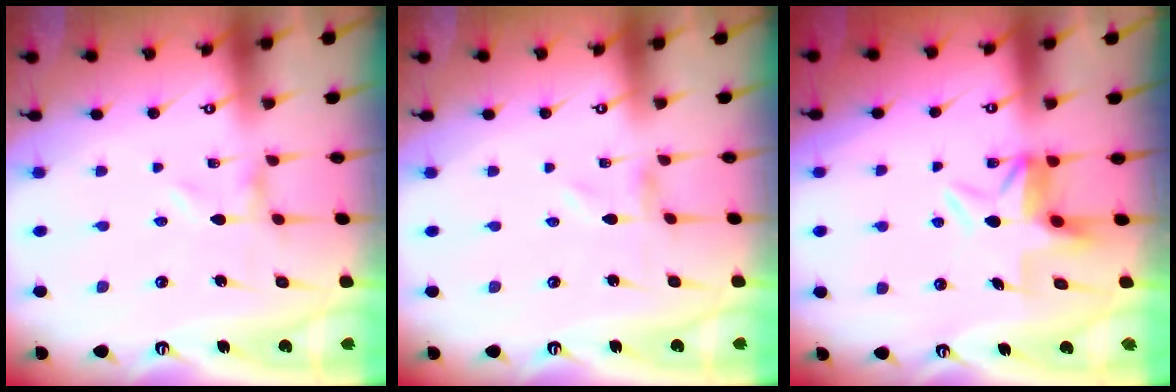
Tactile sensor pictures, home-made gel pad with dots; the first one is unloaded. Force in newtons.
{"total": 1.0, "press": 1.0, "slide": 0.0}
{"total": 5.3, "press": 5.1, "slide": 1.5}